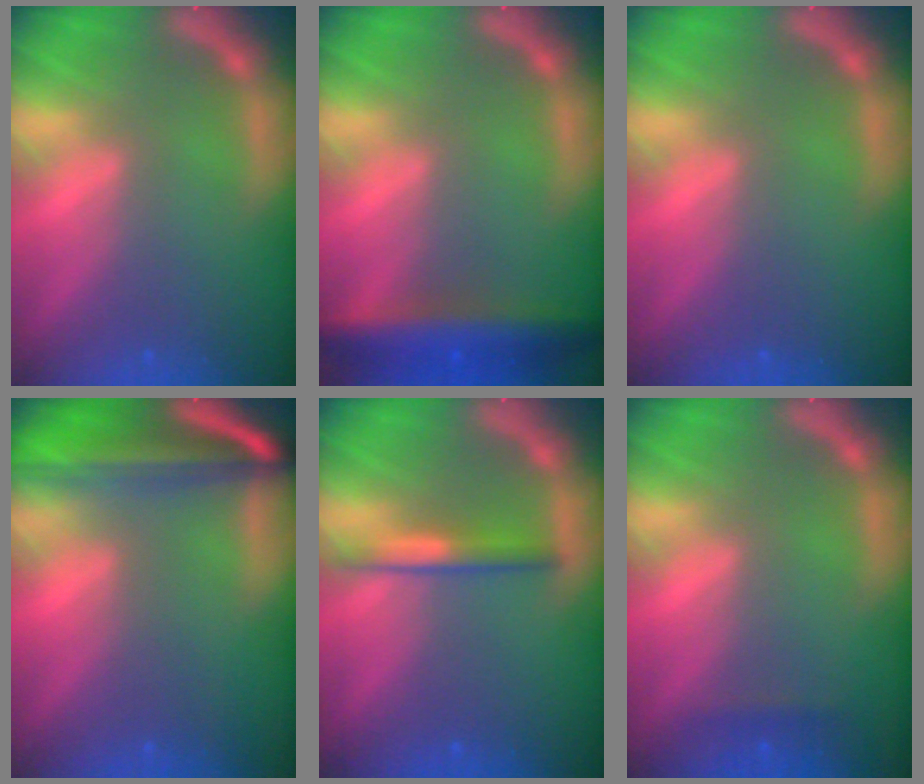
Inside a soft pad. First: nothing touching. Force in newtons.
{"total": 6.5}
{"total": 0.0}
{"total": 9.5}
{"total": 2.5}
{"total": 0.9}